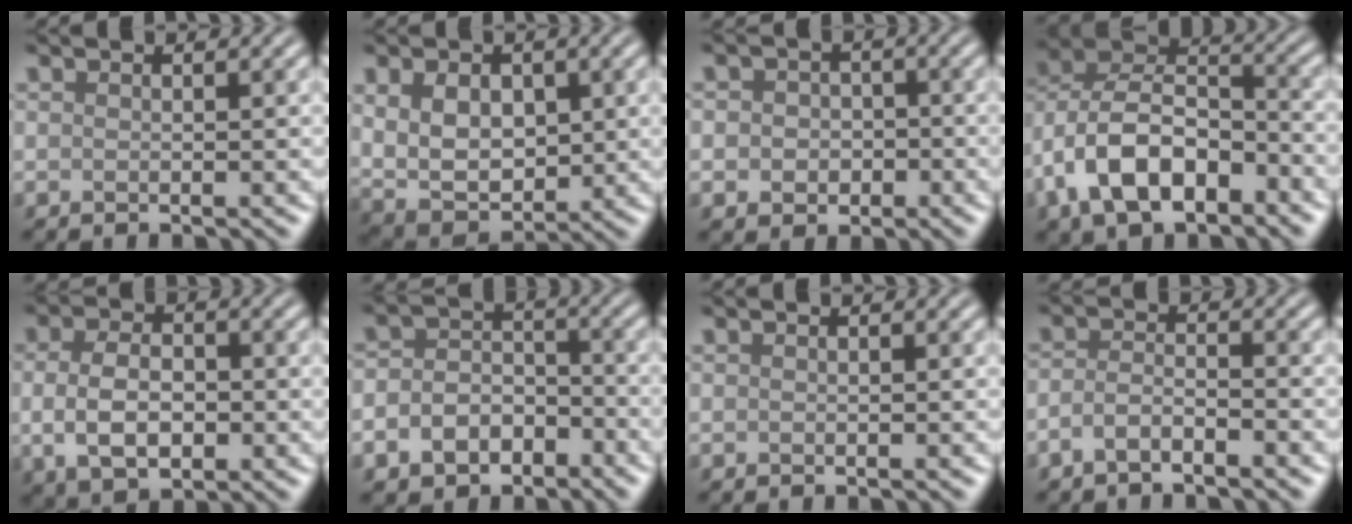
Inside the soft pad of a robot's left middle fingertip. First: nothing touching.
{"total": 6.2, "force": [0.9, 4.3, 4.4], "torque": [-0.088, -0.008, 0.022]}
{"total": 3.5, "force": [-0.4, 3.1, 1.6], "torque": [-0.003, 0.001, -0.025]}
{"total": 10.2, "force": [-4.0, 6.2, 7.1], "torque": [-0.135, 0.009, -0.081]}
{"total": 5.2, "force": [-0.5, 3.1, 4.1], "torque": [-0.079, -0.006, -0.012]}
{"total": 4.8, "force": [-2.5, 3.3, 2.4], "torque": [-0.041, 0.000, -0.044]}
{"total": 0.0}
{"total": 2.2, "force": [-1.5, 0.7, 1.5], "torque": [-0.031, 0.004, -0.035]}